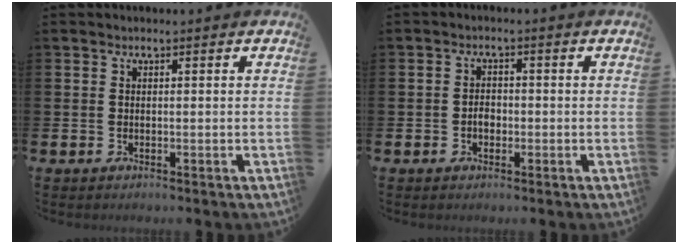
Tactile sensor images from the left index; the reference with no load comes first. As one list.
[{"total": 2.0, "force": [-0.5, 1.4, 1.3], "torque": [-0.015, 0.002, -0.014]}]